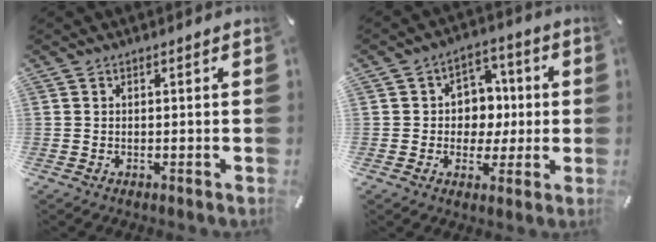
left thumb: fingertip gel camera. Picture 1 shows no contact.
{"total": 7.9, "force": [-0.2, 7.5, 2.5], "torque": [-0.027, 0.004, -0.004]}